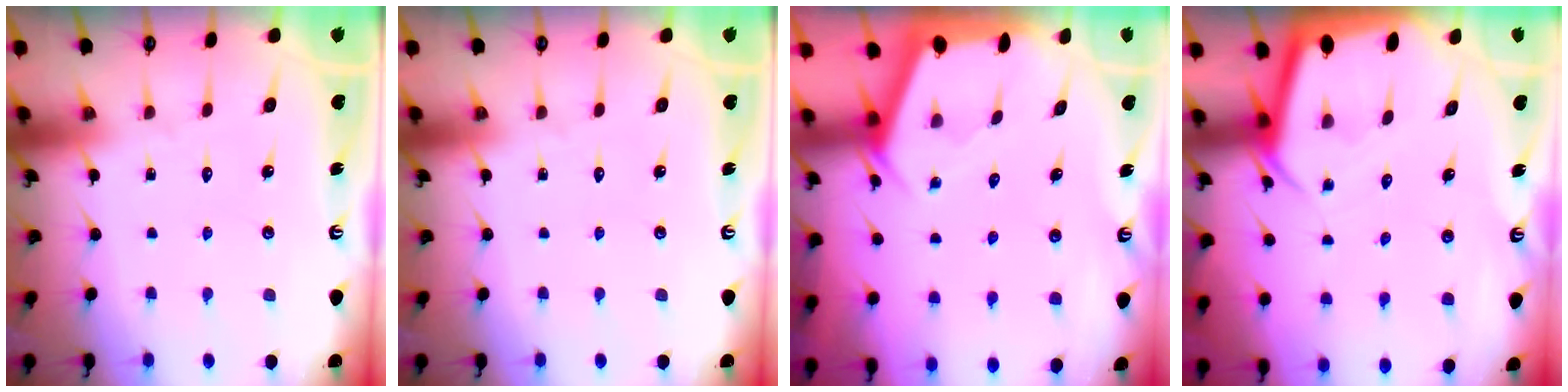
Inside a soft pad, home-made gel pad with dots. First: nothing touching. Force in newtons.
{"total": 0.0}
{"total": 2.3, "press": 2.3, "slide": 0.3}
{"total": 2.6, "press": 2.6, "slide": 0.1}